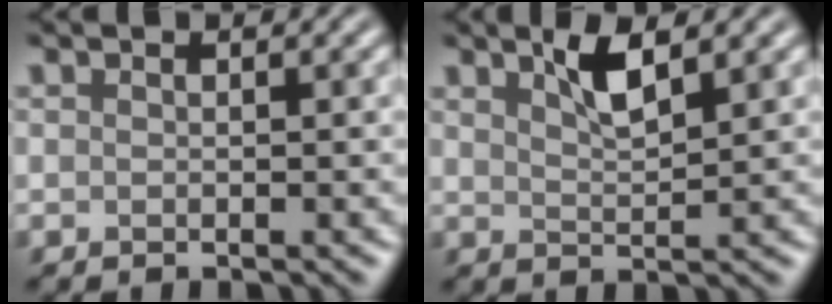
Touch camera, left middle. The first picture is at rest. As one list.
[{"total": 2.9, "force": [1.8, 0.6, 2.1], "torque": [-0.038, 0.000, 0.033]}]